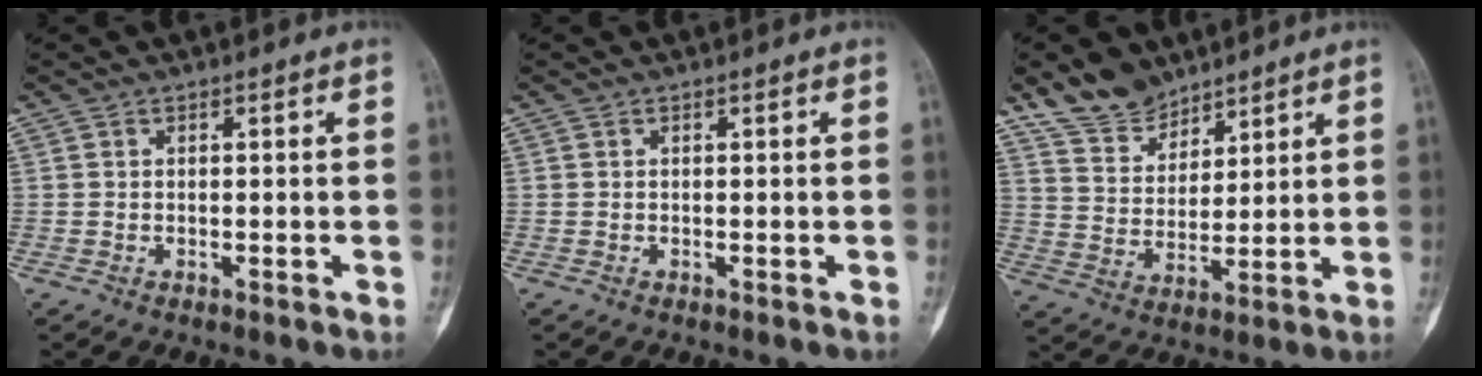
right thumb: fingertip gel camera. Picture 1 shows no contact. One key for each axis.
{"total": 0.0}
{"total": 9.3, "fx": 7.5, "fy": 4.8, "fz": 2.3, "tx": -0.018, "ty": -0.045, "tz": 0.151}